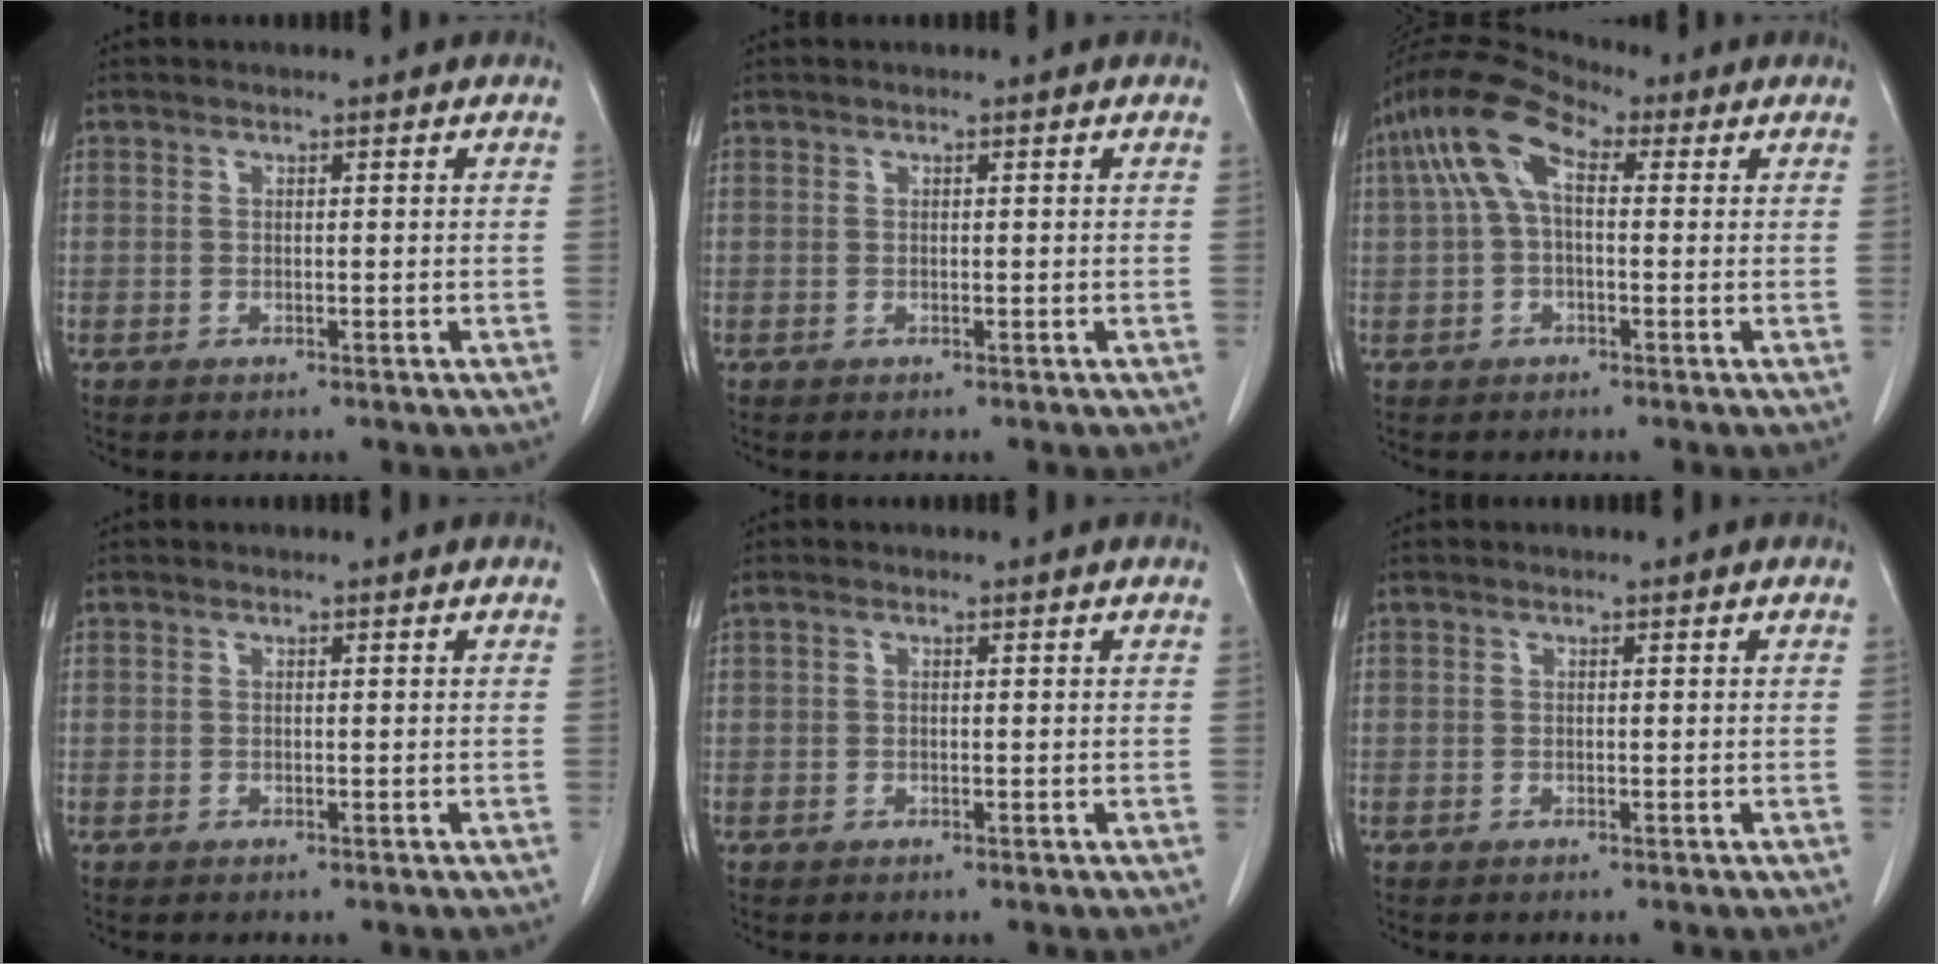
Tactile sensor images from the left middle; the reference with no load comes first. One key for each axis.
{"total": 0.0}
{"total": 8.7, "fx": 2.5, "fy": 4.0, "fz": 7.3, "tx": -0.153, "ty": 0.051, "tz": 0.038}
{"total": 0.0}
{"total": 0.5, "fx": 0.2, "fy": 0.2, "fz": 0.4, "tx": -0.009, "ty": 0.009, "tz": 0.002}
{"total": 0.0}